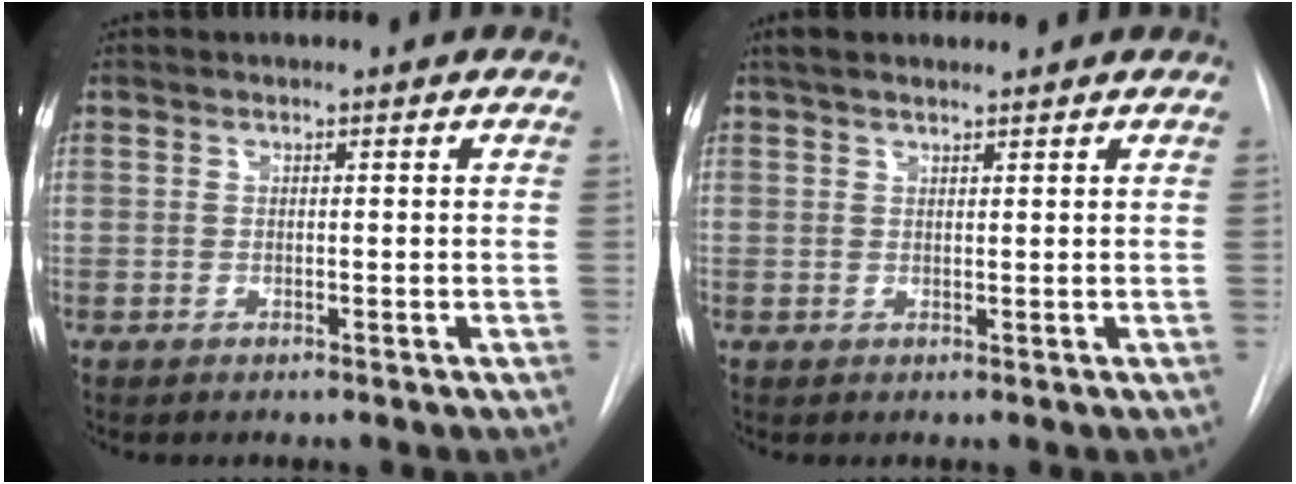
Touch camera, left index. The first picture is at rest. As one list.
[{"total": 3.4, "force": [2.8, 1.1, 1.7], "torque": [-0.025, 0.022, 0.046]}]